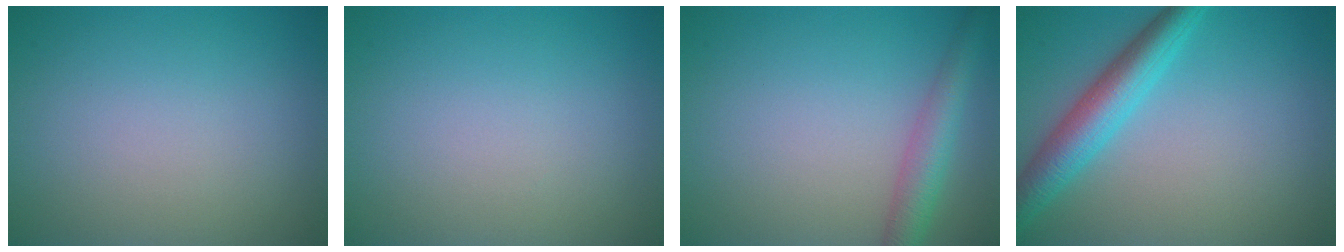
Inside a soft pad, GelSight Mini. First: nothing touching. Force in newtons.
{"total": 0.0}
{"total": 3.5, "press": 3.5, "slide": 0.2}
{"total": 4.9, "press": 4.9, "slide": 0.2}